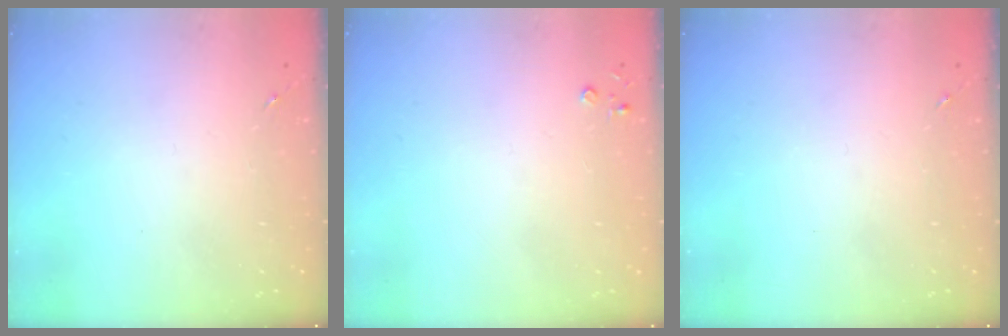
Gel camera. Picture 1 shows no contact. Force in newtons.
{"total": 2.2, "press": 2.2, "slide": 0.3}
{"total": 0.0}